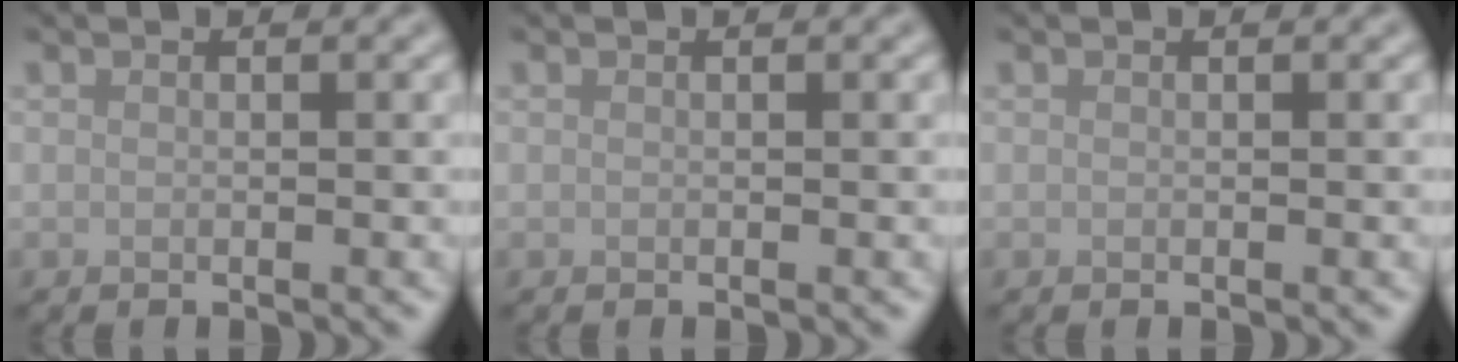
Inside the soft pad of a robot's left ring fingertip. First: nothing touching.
{"total": 0.0}
{"total": 0.0}